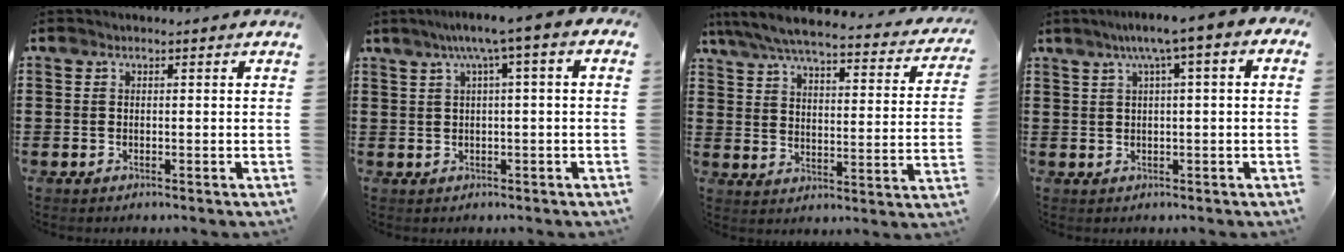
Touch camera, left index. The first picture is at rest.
{"total": 4.4, "force": [0.8, 0.0, 4.3], "torque": [-0.082, 0.000, 0.006]}
{"total": 6.4, "force": [5.6, 0.6, 3.0], "torque": [-0.083, -0.035, 0.094]}
{"total": 4.3, "force": [1.1, 0.1, 4.1], "torque": [-0.080, 0.000, 0.012]}